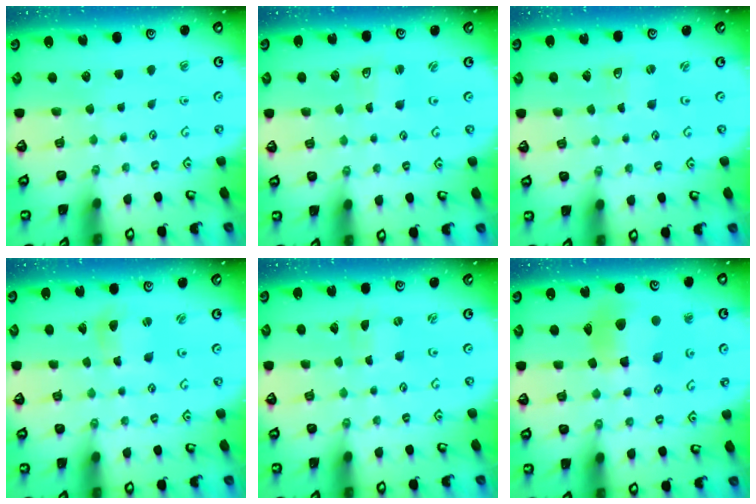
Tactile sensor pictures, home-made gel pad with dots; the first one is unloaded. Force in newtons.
{"total": 2.0, "press": 2.0, "slide": 0.3}
{"total": 2.0, "press": 2.0, "slide": 0.4}
{"total": 4.2, "press": 4.1, "slide": 0.5}
{"total": 0.0}
{"total": 12.1, "press": 12.0, "slide": 1.6}